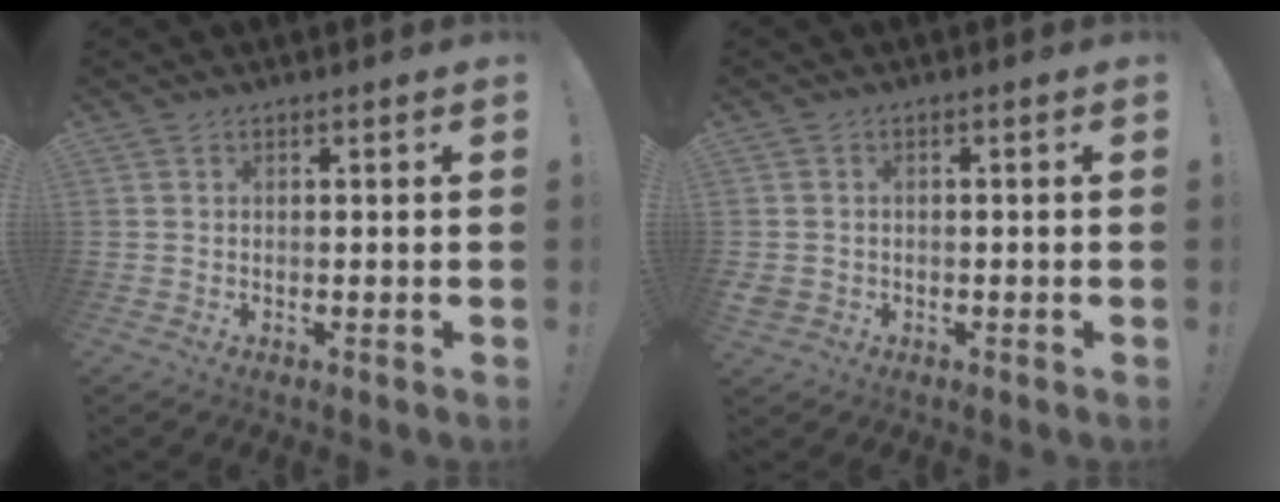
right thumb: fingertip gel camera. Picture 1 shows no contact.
{"total": 2.0, "force": [-0.5, 1.8, 0.7], "torque": [-0.020, 0.004, -0.007]}